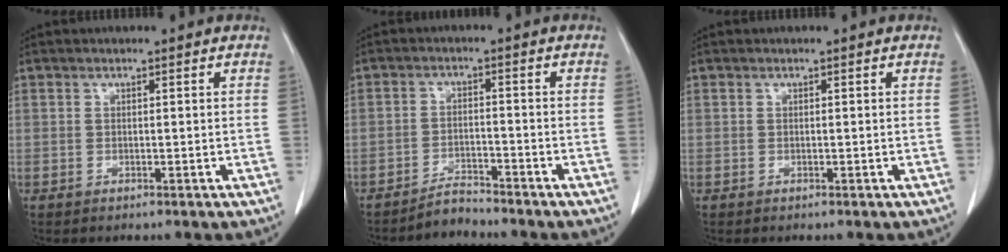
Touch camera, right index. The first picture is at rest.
{"total": 3.0, "force": [-3.0, 0.2, -0.1], "torque": [0.003, -0.012, -0.052]}
{"total": 0.0}